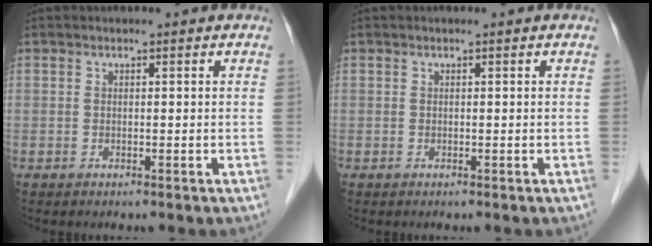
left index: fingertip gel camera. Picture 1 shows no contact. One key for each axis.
{"total": 0.0}